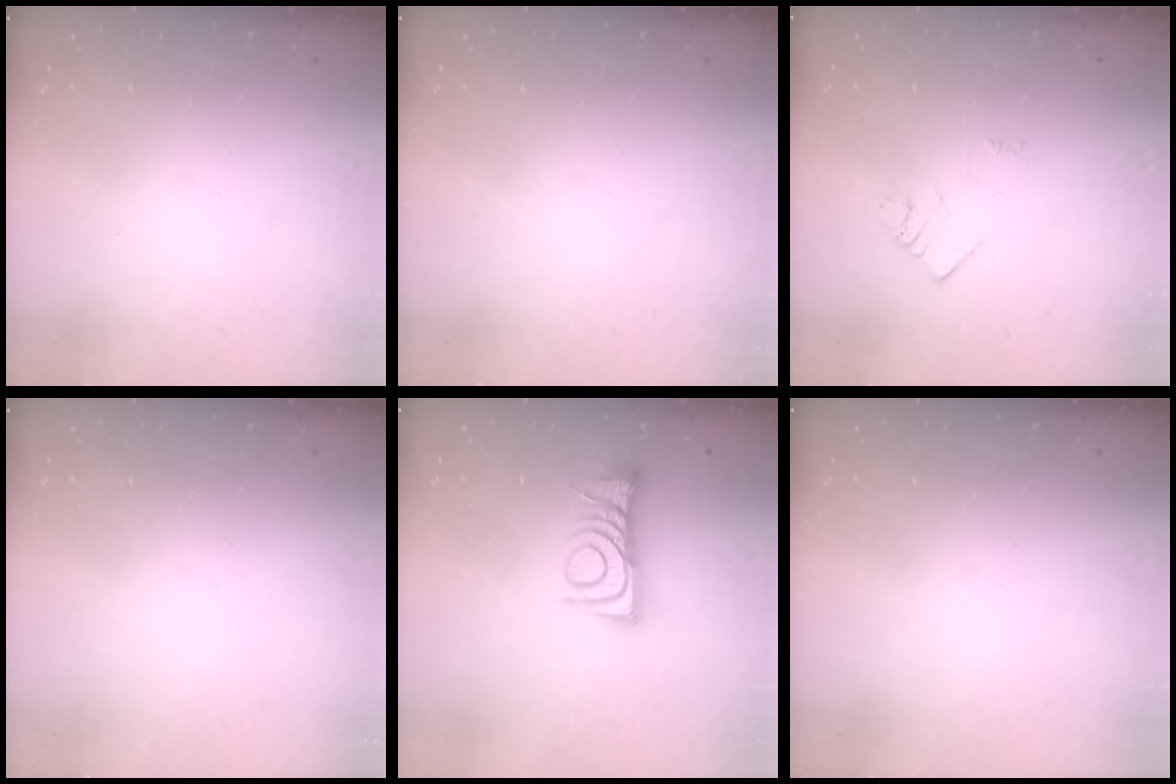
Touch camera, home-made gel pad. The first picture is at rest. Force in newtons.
{"total": 0.0}
{"total": 2.3, "press": 2.3, "slide": 0.3}
{"total": 1.5, "press": 1.5, "slide": 0.1}
{"total": 9.4, "press": 9.3, "slide": 0.7}
{"total": 0.0}